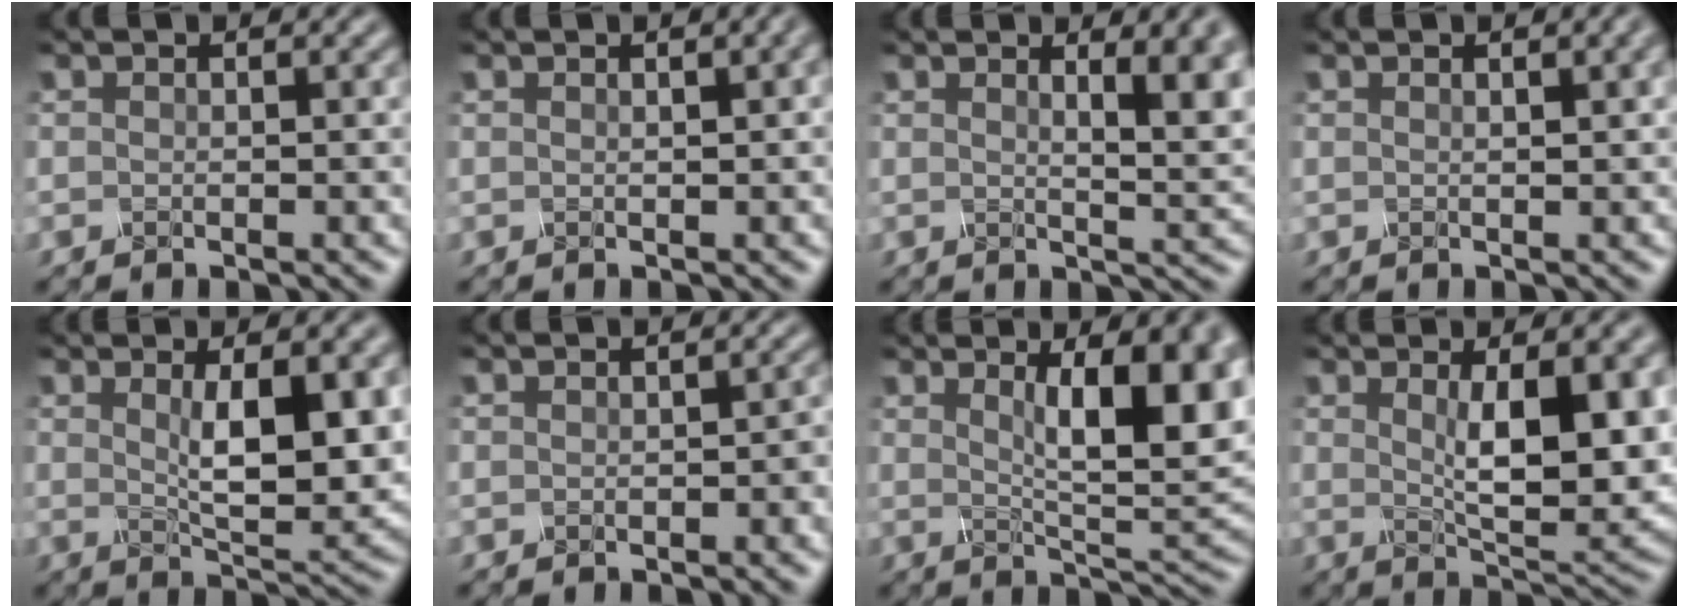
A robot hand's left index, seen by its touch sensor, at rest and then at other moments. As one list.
[{"total": 2.0, "force": [0.7, 0.6, 1.7], "torque": [-0.013, 0.006, 0.010]}, {"total": 6.5, "force": [2.4, 2.2, 5.6], "torque": [-0.043, 0.004, 0.031]}, {"total": 2.4, "force": [1.0, 0.8, 2.0], "torque": [-0.015, 0.006, 0.010]}, {"total": 6.8, "force": [1.5, 2.0, 6.3], "torque": [-0.098, -0.008, 0.030]}, {"total": 1.0, "force": [-0.2, 0.5, 0.8], "torque": [-0.011, 0.000, 0.000]}, {"total": 10.4, "force": [3.0, 3.3, 9.4], "torque": [-0.109, 0.002, 0.045]}, {"total": 7.6, "force": [1.5, 2.3, 7.1], "torque": [-0.109, -0.010, 0.033]}]